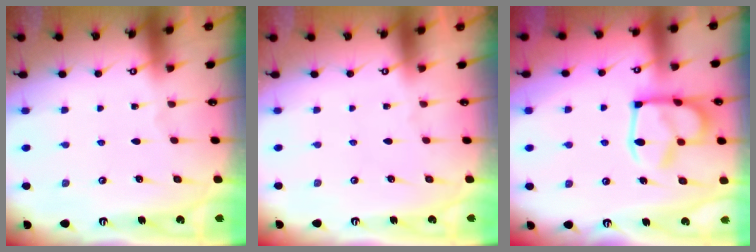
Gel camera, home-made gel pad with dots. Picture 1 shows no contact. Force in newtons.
{"total": 1.5, "press": 1.4, "slide": 0.6}
{"total": 16.0, "press": 15.9, "slide": 1.3}